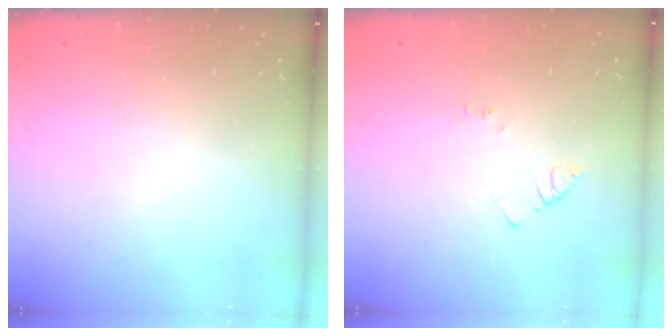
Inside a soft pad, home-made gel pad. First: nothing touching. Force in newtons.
{"total": 2.9, "press": 2.9, "slide": 0.4}